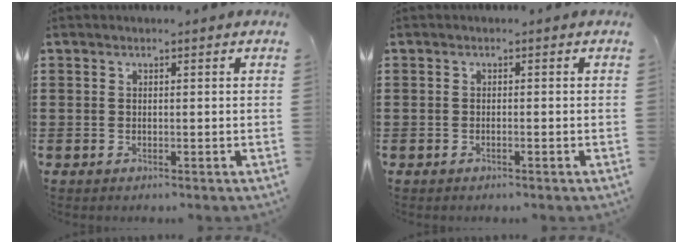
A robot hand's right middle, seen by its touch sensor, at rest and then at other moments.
{"total": 0.5, "force": [-0.4, 0.0, 0.4], "torque": [-0.008, -0.001, -0.007]}